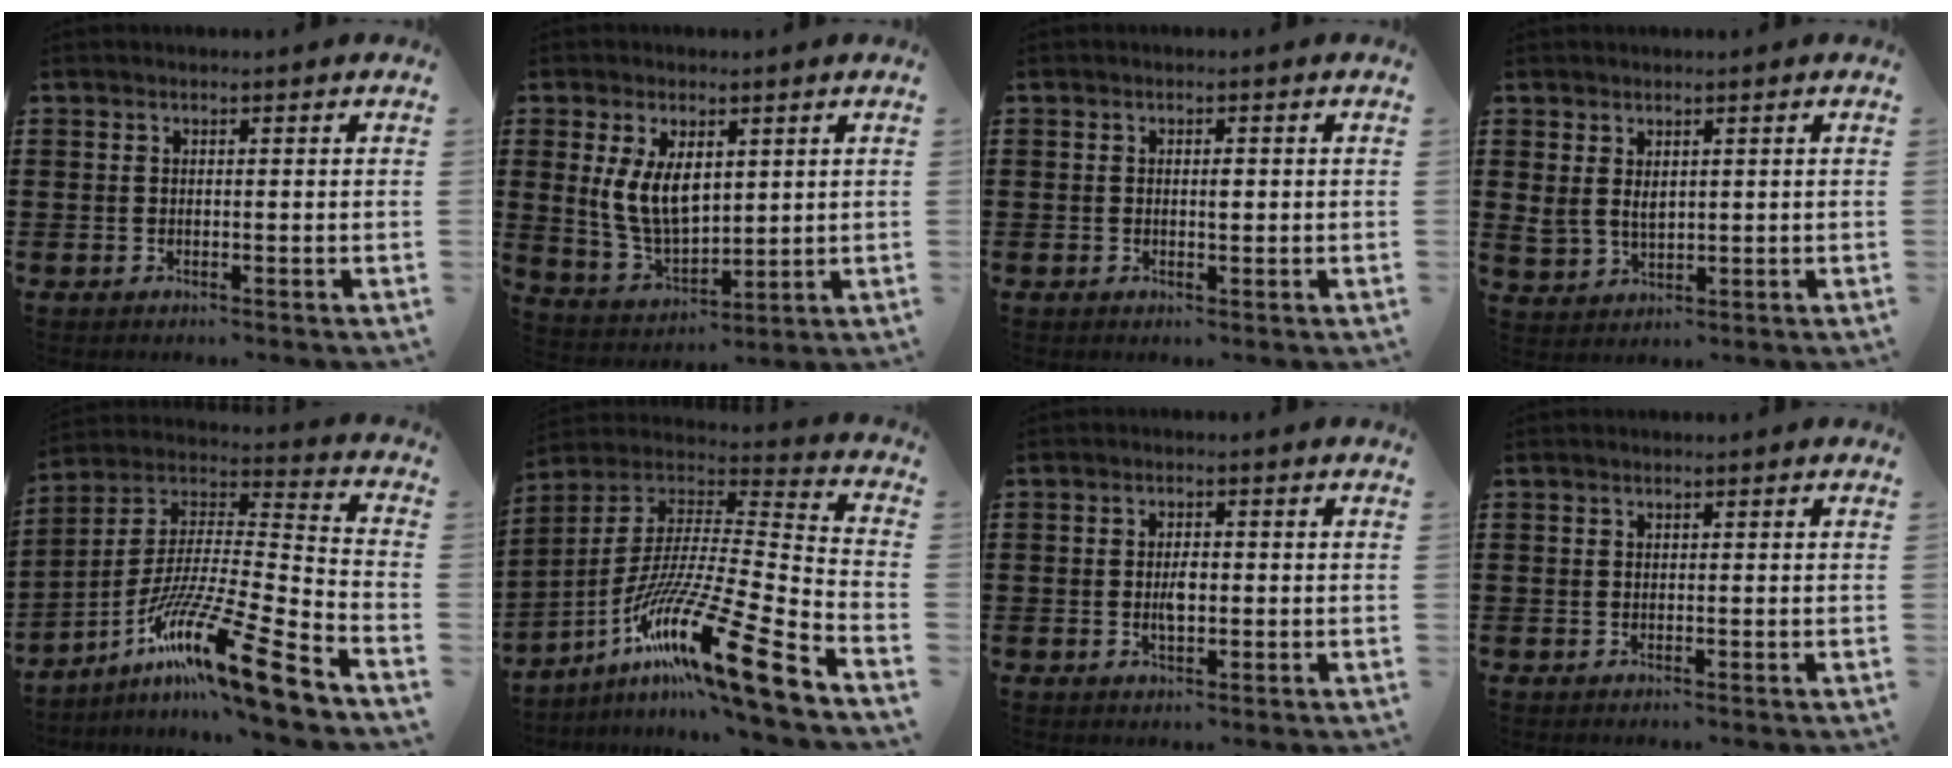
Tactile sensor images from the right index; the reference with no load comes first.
{"total": 8.0, "force": [2.0, 4.5, 6.4], "torque": [-0.143, 0.006, 0.037]}
{"total": 1.3, "force": [0.1, 0.5, 1.2], "torque": [-0.023, 0.002, 0.000]}
{"total": 2.7, "force": [1.4, 1.8, 1.5], "torque": [-0.035, 0.007, 0.026]}
{"total": 17.2, "force": [-11.8, 0.8, 12.5], "torque": [-0.226, 0.014, -0.214]}
{"total": 19.0, "force": [-12.0, 1.0, 14.6], "torque": [-0.265, 0.012, -0.219]}
{"total": 2.9, "force": [-0.2, 1.2, 2.6], "torque": [-0.057, -0.001, -0.007]}
{"total": 0.0}